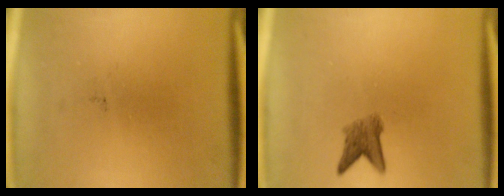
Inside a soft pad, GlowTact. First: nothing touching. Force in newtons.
{"total": 3.0}